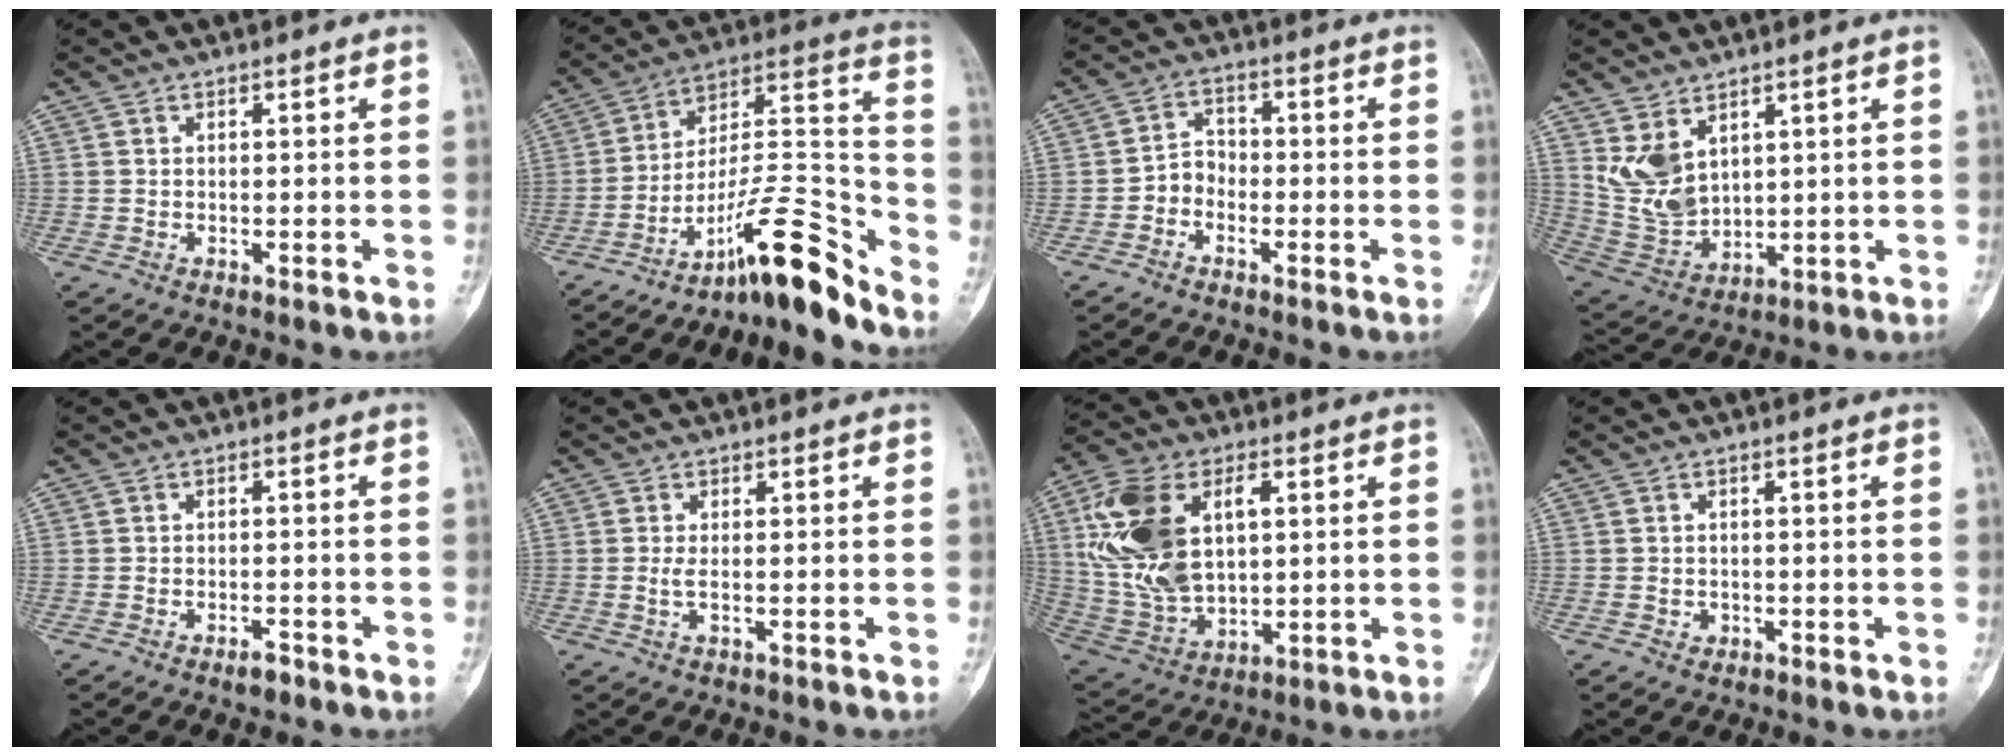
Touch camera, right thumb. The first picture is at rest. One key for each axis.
{"total": 16.5, "fx": -12.3, "fy": 3.1, "fz": 10.5, "tx": -0.148, "ty": 0.130, "tz": -0.206}
{"total": 3.7, "fx": -1.9, "fy": 2.8, "fz": 1.6, "tx": -0.012, "ty": 0.023, "tz": -0.045}
{"total": 9.1, "fx": 4.2, "fy": 5.7, "fz": 5.8, "tx": -0.099, "ty": -0.023, "tz": 0.107}
{"total": 1.9, "fx": -1.4, "fy": 0.8, "fz": 1.1, "tx": -0.015, "ty": 0.007, "tz": -0.022}
{"total": 1.4, "fx": -0.2, "fy": 0.2, "fz": 1.4, "tx": -0.040, "ty": -0.005, "tz": -0.005}
{"total": 18.9, "fx": 4.1, "fy": 11.5, "fz": 14.4, "tx": -0.281, "ty": -0.004, "tz": 0.087}
{"total": 1.1, "fx": -0.4, "fy": 1.0, "fz": 0.3, "tx": 0.004, "ty": 0.008, "tz": -0.004}